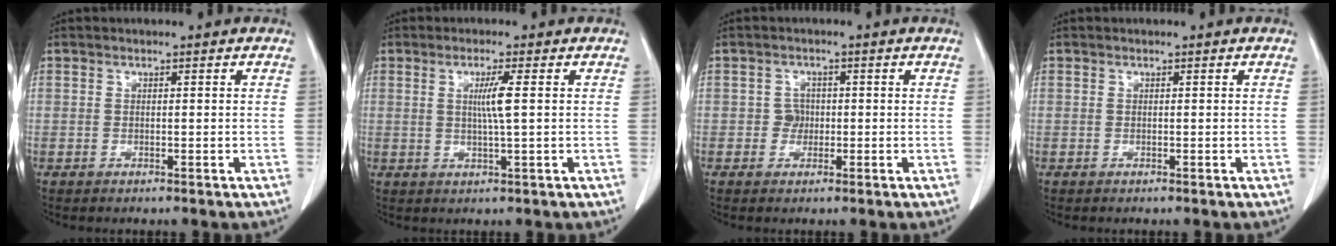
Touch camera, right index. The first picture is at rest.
{"total": 4.0, "force": [1.2, -1.1, 3.6], "torque": [-0.072, -0.011, 0.024]}
{"total": 1.9, "force": [-0.1, 1.8, 0.5], "torque": [-0.004, 0.005, -0.005]}
{"total": 0.0}